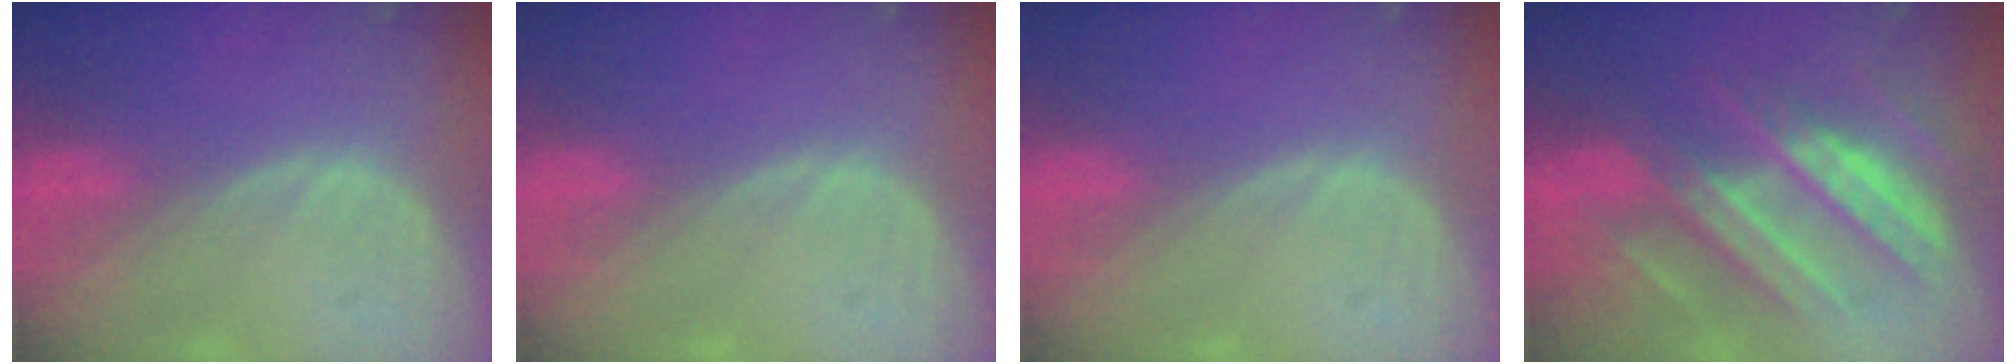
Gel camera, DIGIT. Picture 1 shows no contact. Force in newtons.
{"total": 0.0}
{"total": 0.0}
{"total": 10.8, "press": 10.7, "slide": 1.1}